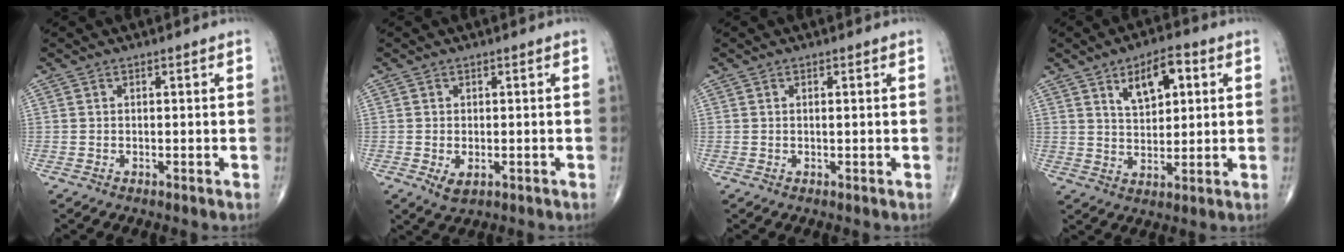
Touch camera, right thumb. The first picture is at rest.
{"total": 3.0, "force": [-0.8, 1.8, 2.2], "torque": [-0.038, -0.005, -0.007]}
{"total": 0.7, "force": [0.1, 0.1, 0.7], "torque": [-0.015, 0.004, 0.002]}
{"total": 8.8, "force": [3.6, 4.4, 6.8], "torque": [-0.083, -0.011, 0.057]}